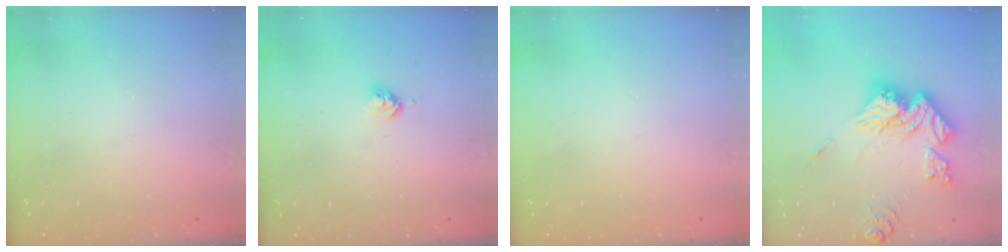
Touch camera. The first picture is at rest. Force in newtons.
{"total": 3.7, "press": 3.7, "slide": 0.5}
{"total": 0.0}
{"total": 18.6, "press": 18.5, "slide": 1.8}